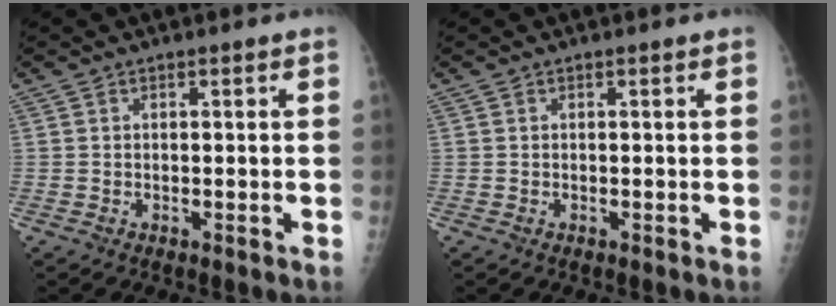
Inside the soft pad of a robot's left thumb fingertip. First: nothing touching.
{"total": 0.0}